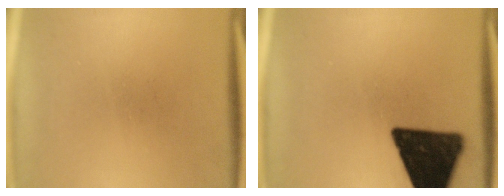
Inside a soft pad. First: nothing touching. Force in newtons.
{"total": 18.4}